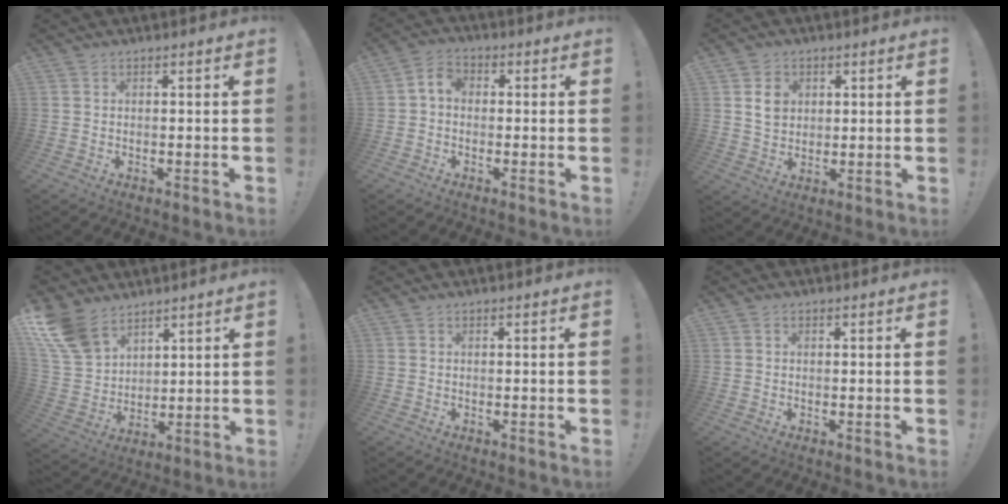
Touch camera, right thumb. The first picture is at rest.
{"total": 4.3, "force": [-0.6, 3.1, 3.0], "torque": [-0.056, 0.016, -0.008]}
{"total": 5.9, "force": [1.8, 5.1, 2.4], "torque": [-0.028, -0.002, 0.033]}
{"total": 14.0, "force": [9.5, 8.2, 6.1], "torque": [-0.123, -0.056, 0.186]}
{"total": 0.0}
{"total": 0.0}